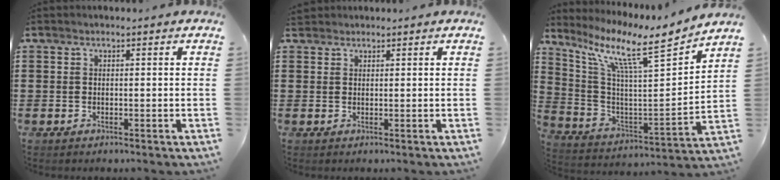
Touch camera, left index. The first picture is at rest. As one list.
[{"total": 1.4, "force": [1.3, 0.5, 0.1], "torque": [-0.006, 0.004, 0.026]}, {"total": 10.6, "force": [7.8, 1.2, 7.1], "torque": [-0.163, -0.055, 0.119]}]